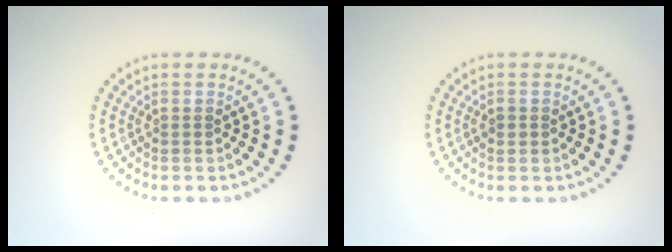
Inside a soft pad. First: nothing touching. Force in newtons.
{"total": 1.0, "press": 1.0, "slide": 0.1}